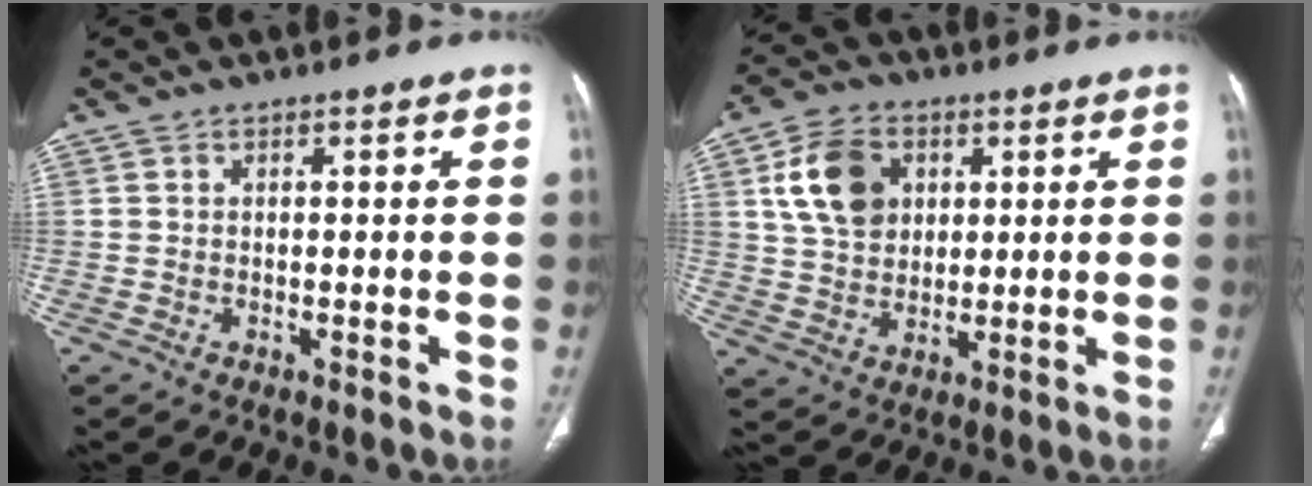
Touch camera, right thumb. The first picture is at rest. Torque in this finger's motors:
{"motor_torque": [0.72, 0.83, 0.50, -0.42, 0.38]}